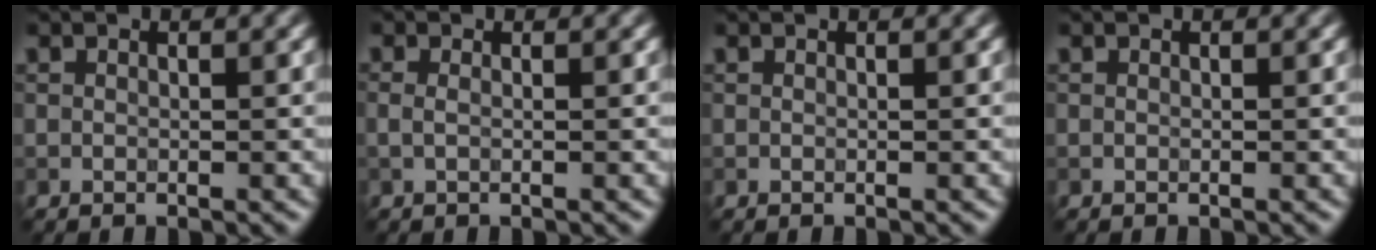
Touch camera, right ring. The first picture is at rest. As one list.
[{"total": 0.8, "force": [0.1, 0.3, 0.7], "torque": [-0.016, -0.003, -0.001]}, {"total": 0.0}, {"total": 0.0}]